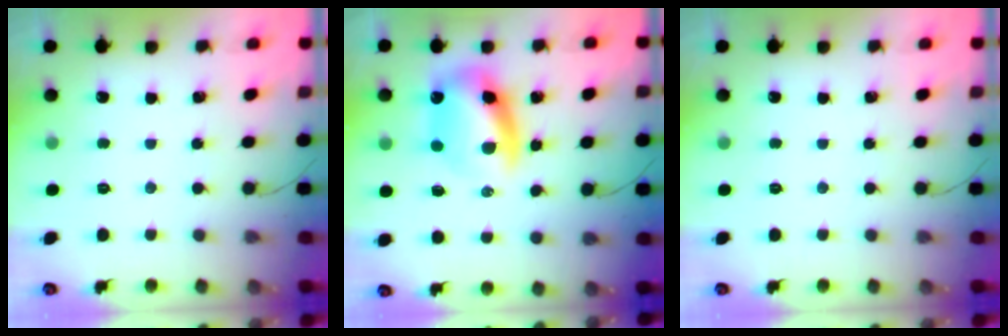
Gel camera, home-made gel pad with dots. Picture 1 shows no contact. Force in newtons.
{"total": 11.7, "press": 11.2, "slide": 3.1}
{"total": 0.0}